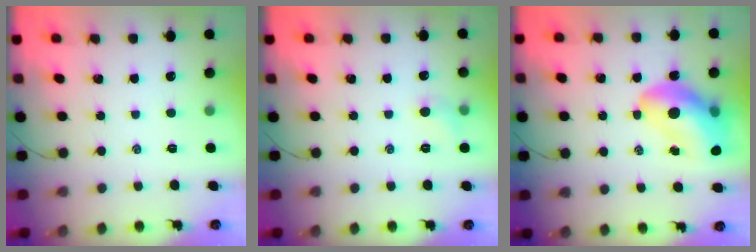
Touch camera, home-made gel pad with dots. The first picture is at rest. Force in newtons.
{"total": 5.6, "press": 5.4, "slide": 1.8}
{"total": 14.5, "press": 14.0, "slide": 3.8}